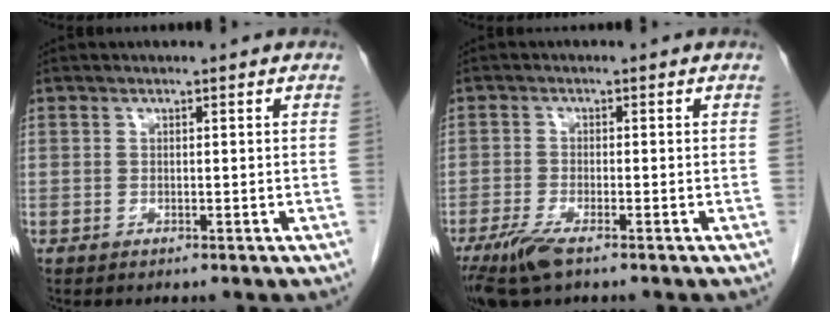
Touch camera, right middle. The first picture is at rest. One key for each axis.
{"total": 5.4, "fx": -3.6, "fy": 0.9, "fz": 3.9, "tx": -0.082, "ty": -0.015, "tz": -0.066}